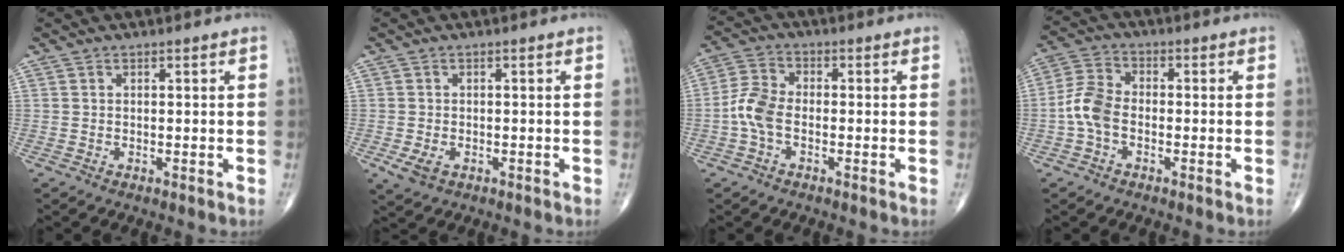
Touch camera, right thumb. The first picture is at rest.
{"total": 3.0, "force": [-1.1, 2.0, 2.0], "torque": [-0.036, -0.002, -0.013]}
{"total": 6.0, "force": [-1.6, 3.5, 4.6], "torque": [-0.103, 0.020, -0.041]}
{"total": 6.6, "force": [-1.7, 4.2, 4.8], "torque": [-0.100, 0.022, -0.045]}